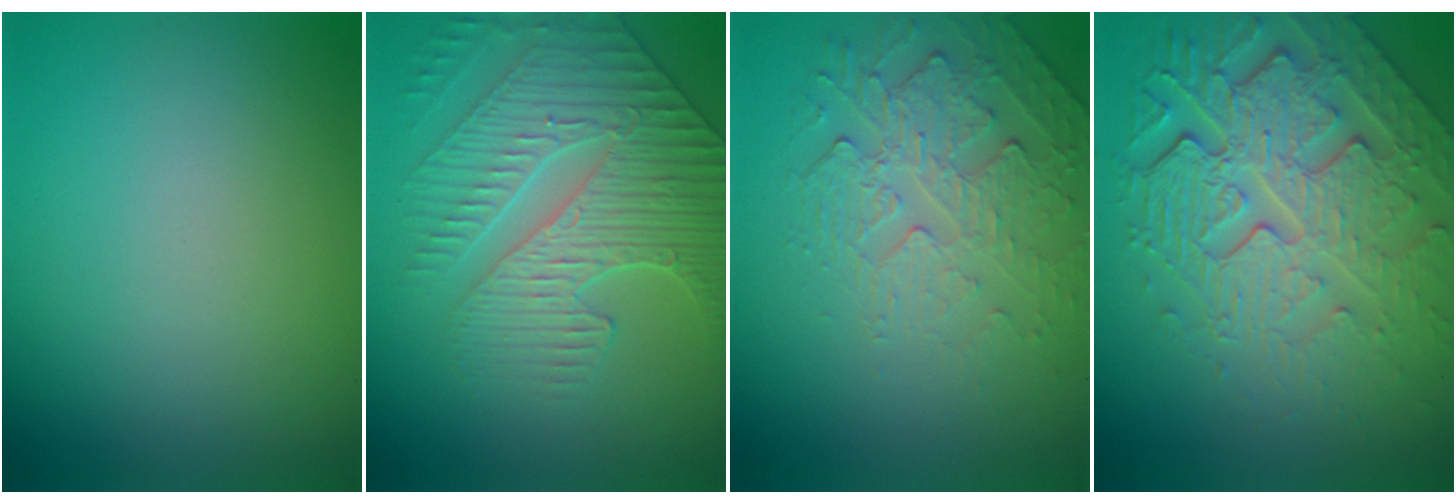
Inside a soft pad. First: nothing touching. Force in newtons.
{"total": 5.0, "press": 4.8, "slide": 1.2}
{"total": 2.7, "press": 2.1, "slide": 1.7}
{"total": 8.0, "press": 6.0, "slide": 5.3}